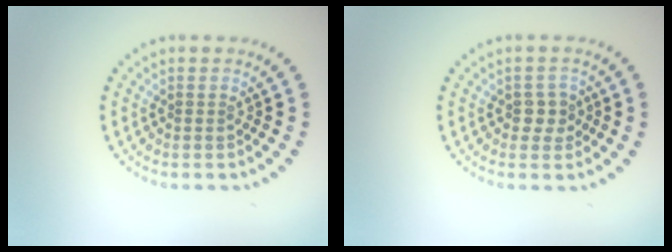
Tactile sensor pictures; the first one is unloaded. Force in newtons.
{"total": 1.6, "press": 1.5, "slide": 0.5}